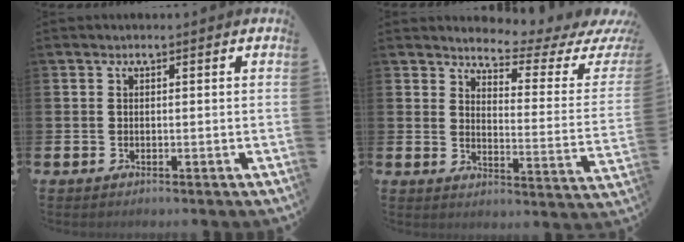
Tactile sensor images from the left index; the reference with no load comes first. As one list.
[{"total": 4.4, "force": [4.1, 0.5, 1.5], "torque": [-0.037, -0.042, 0.061]}]